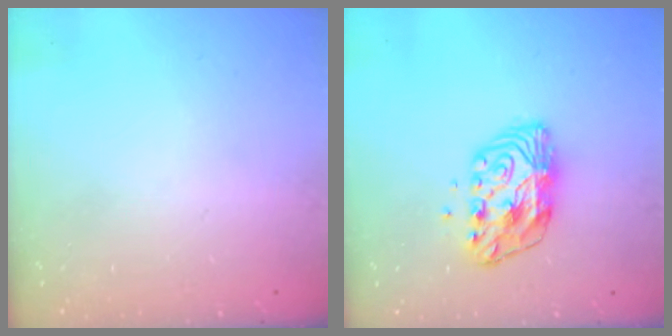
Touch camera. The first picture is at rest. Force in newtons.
{"total": 9.7, "press": 9.7, "slide": 0.9}